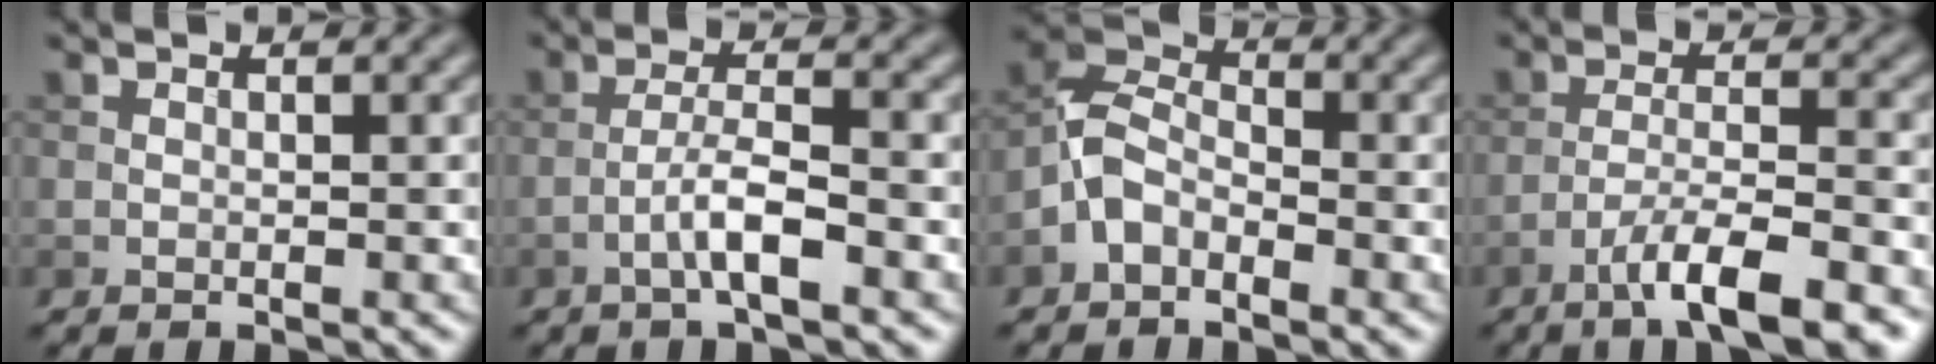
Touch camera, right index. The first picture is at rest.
{"total": 3.6, "force": [-1.7, 0.5, 3.1], "torque": [-0.058, 0.013, -0.036]}
{"total": 3.5, "force": [-2.1, 2.2, 1.9], "torque": [-0.040, 0.014, -0.052]}
{"total": 7.0, "force": [-4.6, 1.2, 5.2], "torque": [-0.083, 0.004, -0.078]}